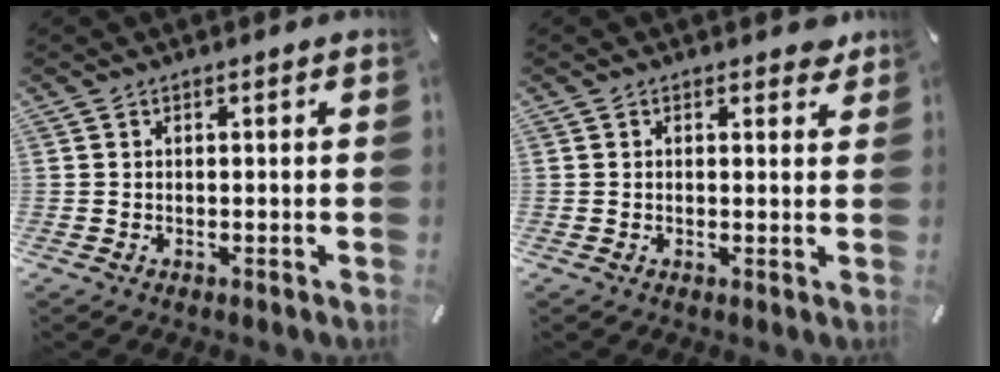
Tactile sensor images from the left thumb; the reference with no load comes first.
{"total": 1.9, "force": [1.3, 1.1, 0.8], "torque": [0.005, -0.005, 0.019]}